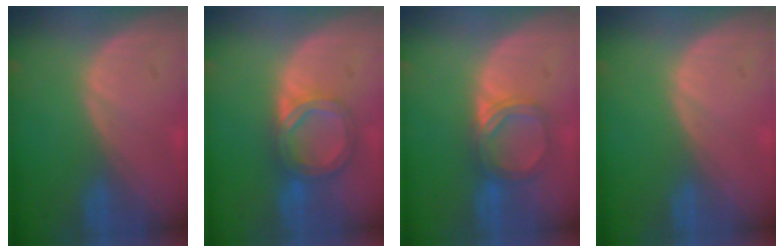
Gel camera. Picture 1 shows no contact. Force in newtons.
{"total": 6.4, "press": 5.6, "slide": 3.1}
{"total": 5.0, "press": 4.6, "slide": 1.8}
{"total": 0.0}